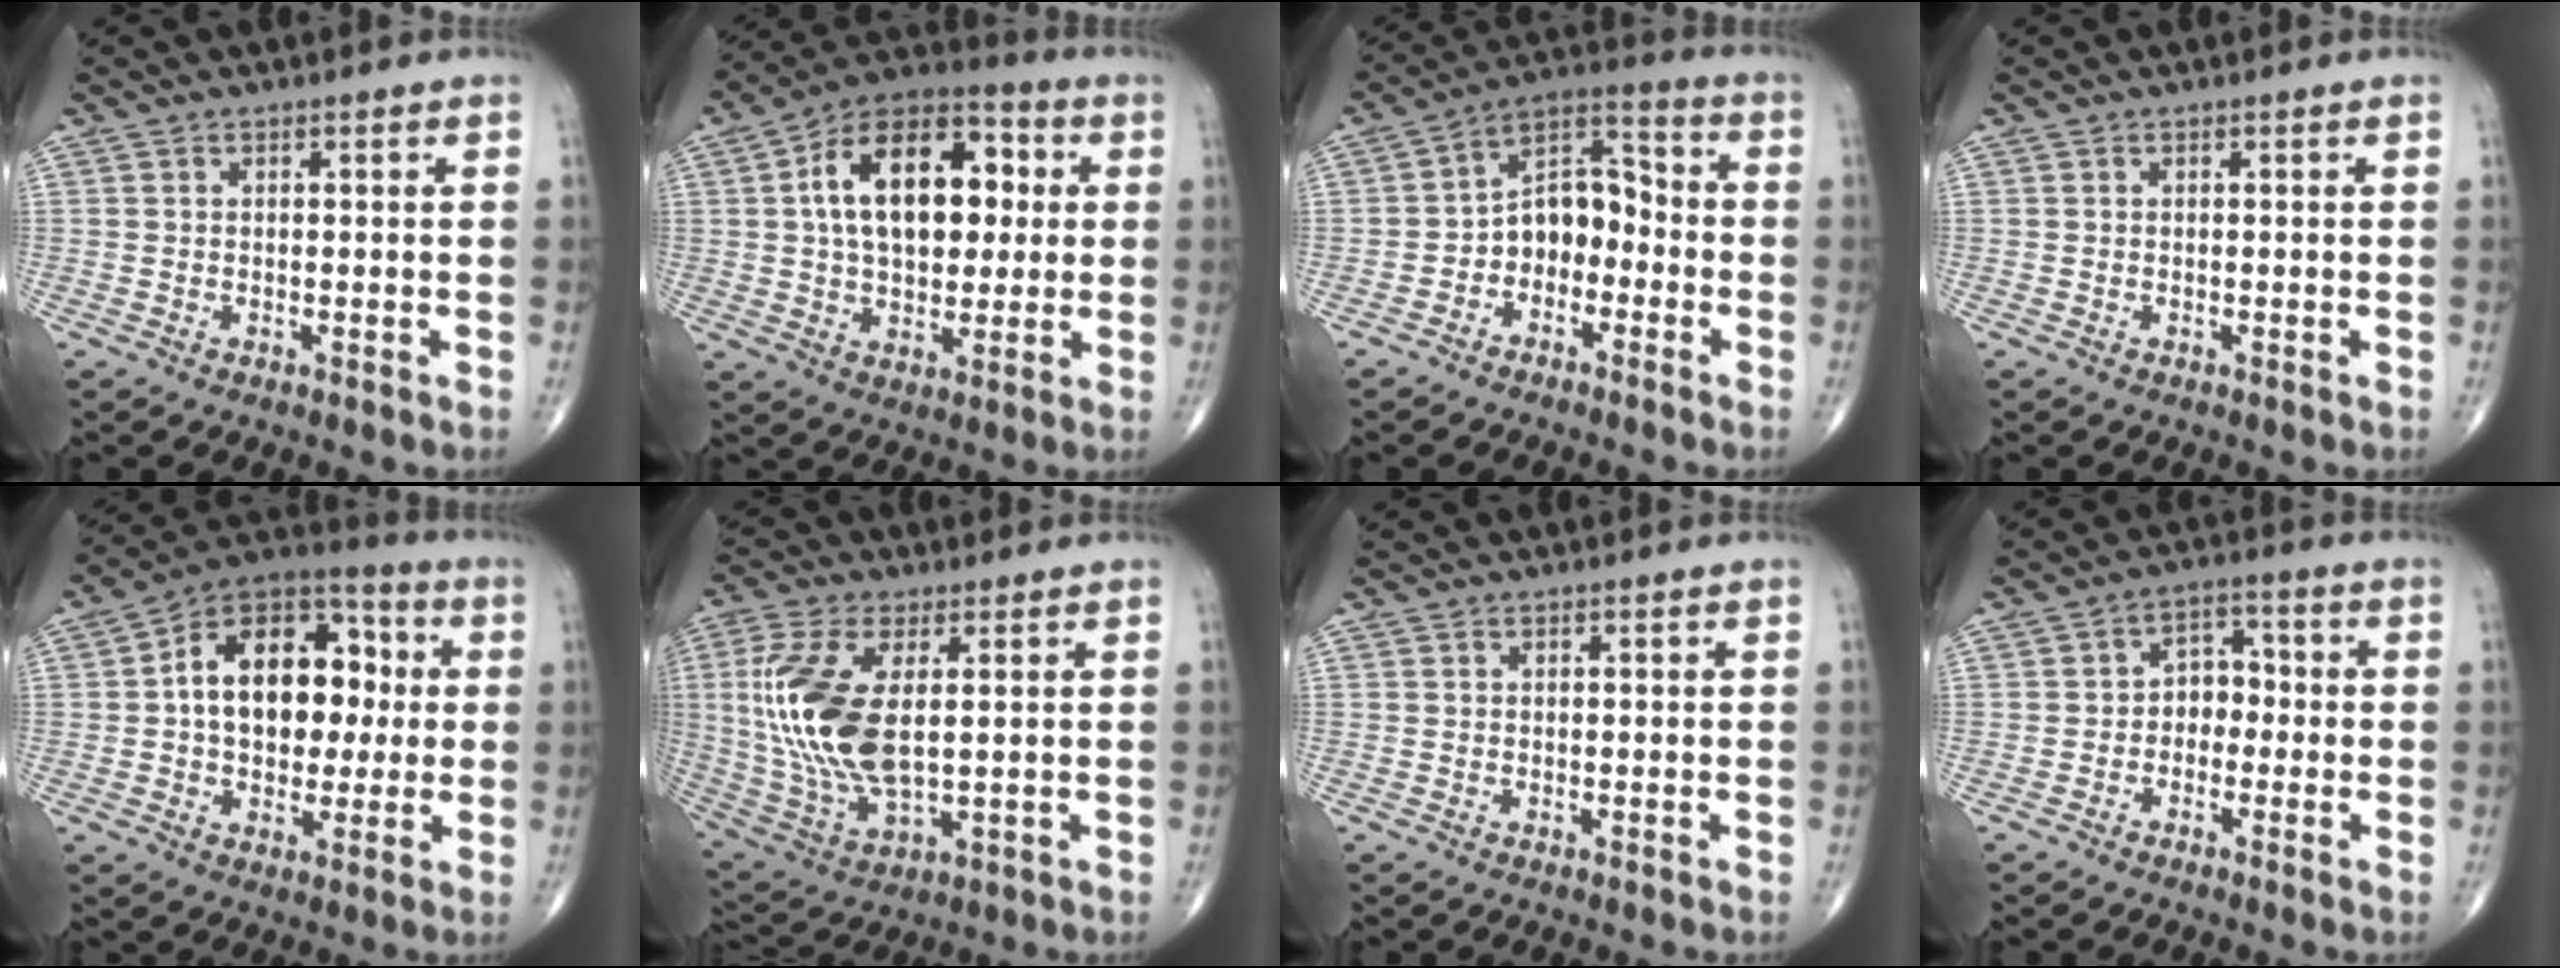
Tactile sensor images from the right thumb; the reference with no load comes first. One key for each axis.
{"total": 19.8, "fx": 3.4, "fy": 11.7, "fz": 15.6, "tx": -0.220, "ty": 0.022, "tz": 0.050}
{"total": 9.6, "fx": -2.5, "fy": 6.6, "fz": 6.4, "tx": -0.075, "ty": 0.048, "tz": -0.060}
{"total": 0.0}
{"total": 19.0, "fx": 1.8, "fy": 12.4, "fz": 14.3, "tx": -0.177, "ty": 0.031, "tz": 0.023}
{"total": 16.9, "fx": 2.0, "fy": 8.0, "fz": 14.7, "tx": -0.327, "ty": -0.012, "tz": 0.048}
{"total": 0.0}
{"total": 4.9, "fx": -1.0, "fy": 3.8, "fz": 3.0, "tx": -0.018, "ty": 0.026, "tz": -0.033}